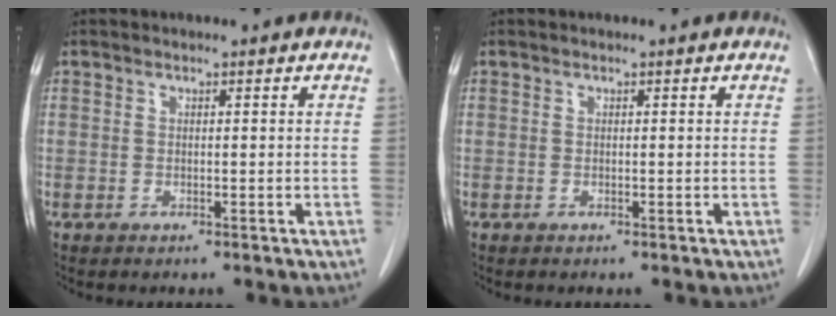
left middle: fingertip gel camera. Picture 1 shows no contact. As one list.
[{"total": 0.0}]